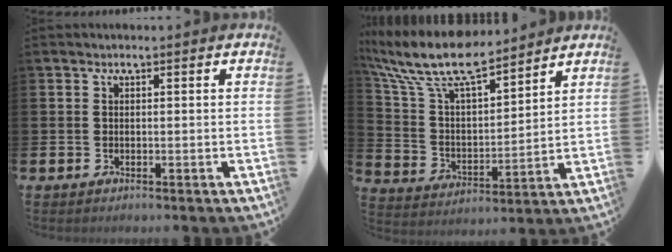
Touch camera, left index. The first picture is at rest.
{"total": 11.5, "force": [9.9, 2.8, 5.2], "torque": [-0.142, -0.054, 0.171]}